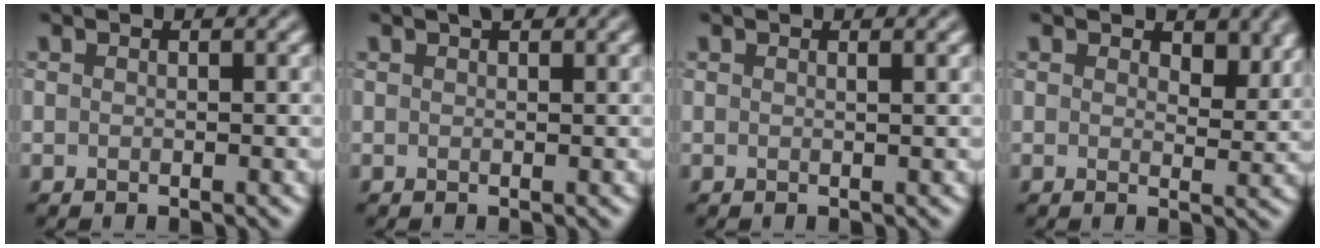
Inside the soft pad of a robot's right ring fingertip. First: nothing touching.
{"total": 1.0, "force": [0.7, 0.3, 0.6], "torque": [-0.008, 0.000, 0.012]}
{"total": 0.7, "force": [0.4, 0.3, 0.6], "torque": [0.000, -0.001, 0.001]}
{"total": 2.4, "force": [1.4, 1.3, 1.5], "torque": [-0.025, -0.009, 0.019]}